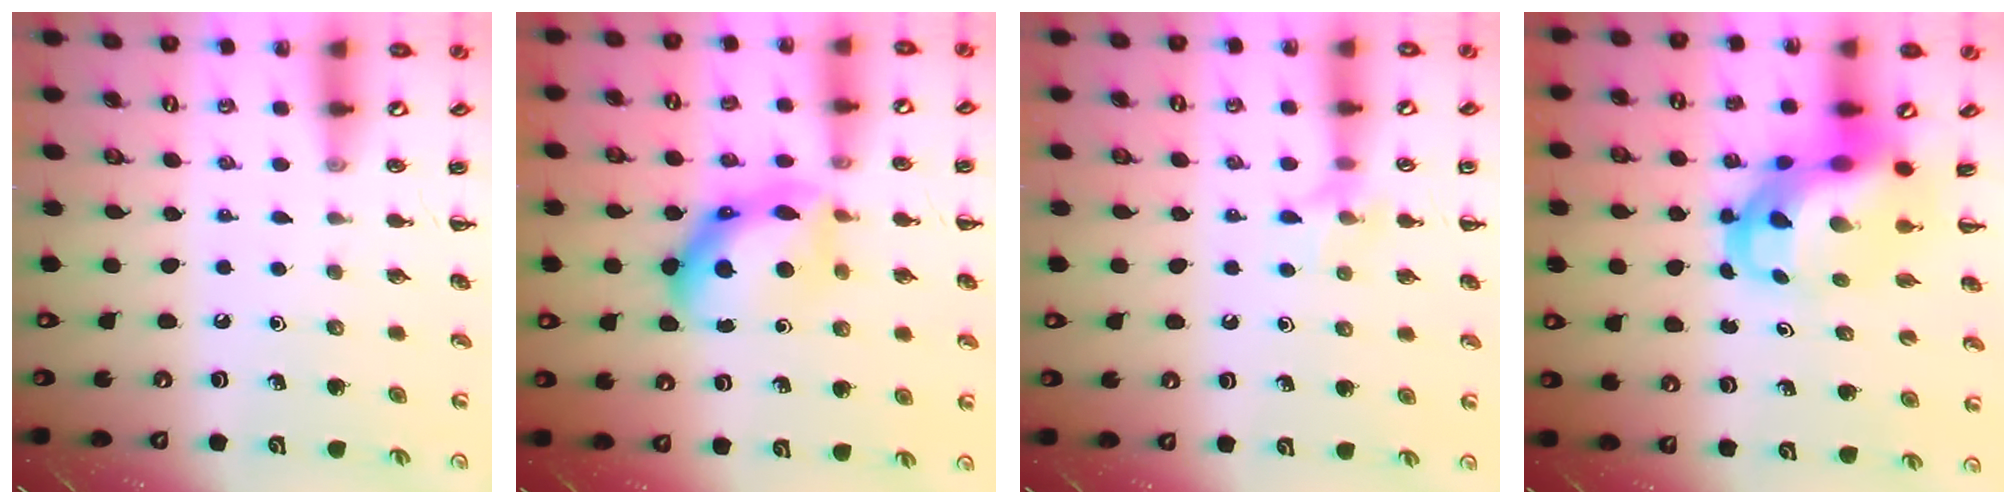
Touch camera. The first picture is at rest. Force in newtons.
{"total": 12.3, "press": 12.3, "slide": 0.2}
{"total": 7.0, "press": 6.9, "slide": 1.2}
{"total": 10.1, "press": 9.7, "slide": 2.8}